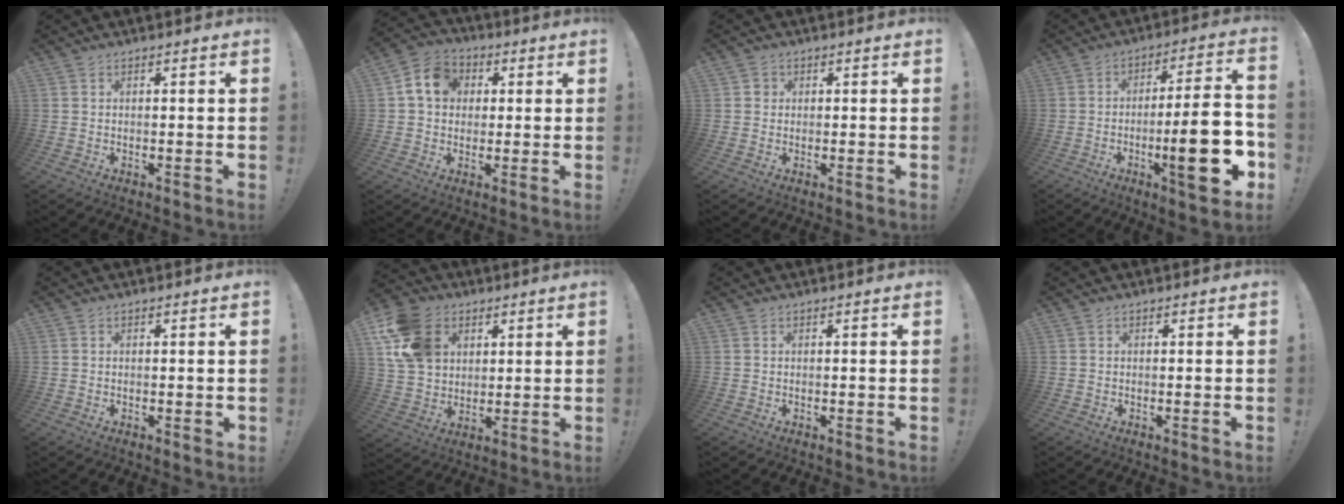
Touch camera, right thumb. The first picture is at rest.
{"total": 10.3, "force": [2.4, 8.5, 5.2], "torque": [-0.081, 0.012, 0.052]}
{"total": 1.6, "force": [0.1, 1.5, 0.5], "torque": [-0.004, 0.003, -0.001]}
{"total": 20.4, "force": [-5.7, 4.2, 19.1], "torque": [-0.276, 0.012, -0.087]}
{"total": 0.7, "force": [0.2, 0.3, 0.6], "torque": [-0.007, 0.000, 0.003]}
{"total": 16.9, "force": [6.2, 13.1, 8.7], "torque": [-0.152, -0.015, 0.126]}
{"total": 0.0}
{"total": 0.5, "force": [-0.2, -0.2, 0.5], "torque": [-0.004, -0.003, -0.004]}